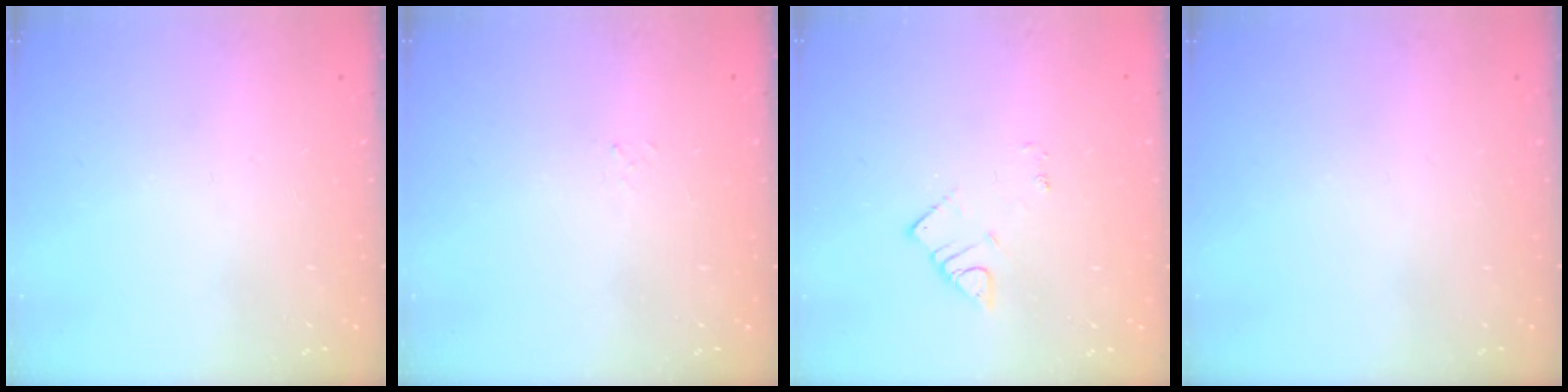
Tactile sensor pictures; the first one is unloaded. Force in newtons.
{"total": 1.5, "press": 1.5, "slide": 0.2}
{"total": 2.7, "press": 2.7, "slide": 0.4}
{"total": 0.0}